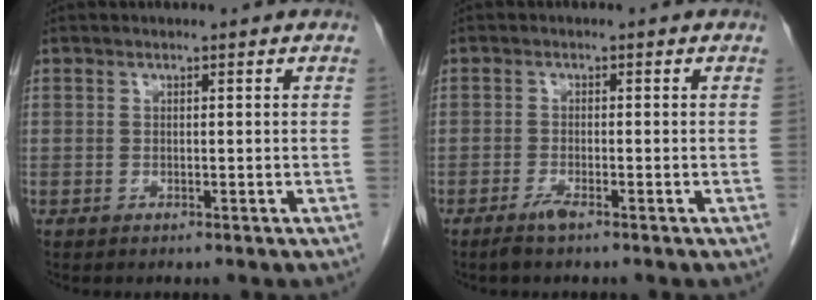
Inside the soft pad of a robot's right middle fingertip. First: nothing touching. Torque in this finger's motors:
{"motor_torque": [-0.03, 0.09, 0.02, 0.01]}